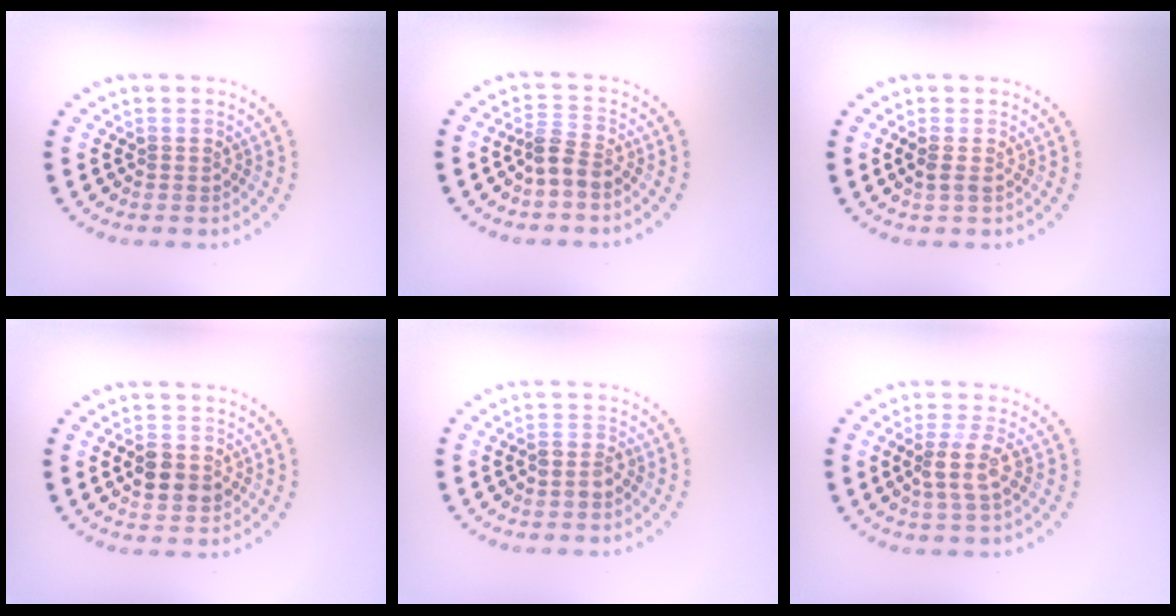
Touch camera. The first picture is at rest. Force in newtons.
{"total": 2.2, "press": 1.7, "slide": 1.4}
{"total": 1.1, "press": 1.0, "slide": 0.3}
{"total": 2.9, "press": 2.9, "slide": 0.2}
{"total": 1.4, "press": 1.2, "slide": 0.7}
{"total": 2.3, "press": 1.9, "slide": 1.3}